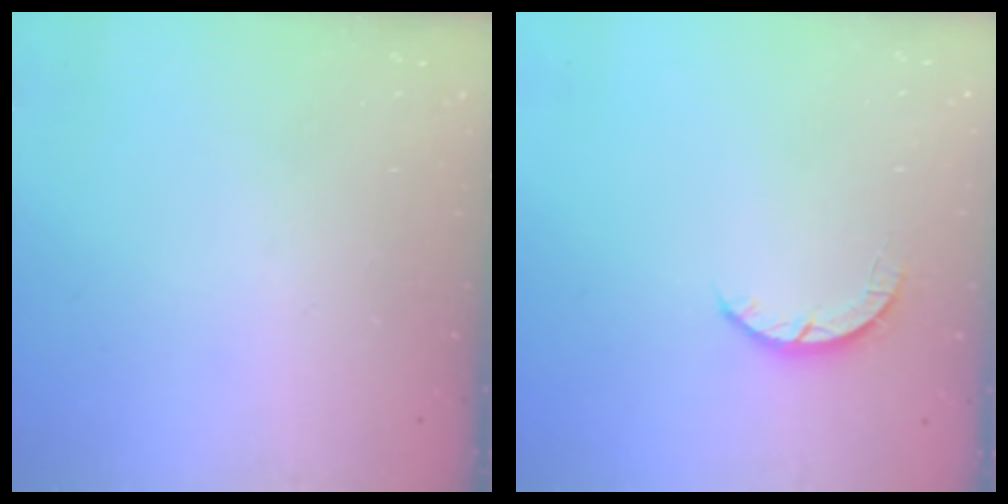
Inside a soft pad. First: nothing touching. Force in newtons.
{"total": 2.5, "press": 2.4, "slide": 0.4}